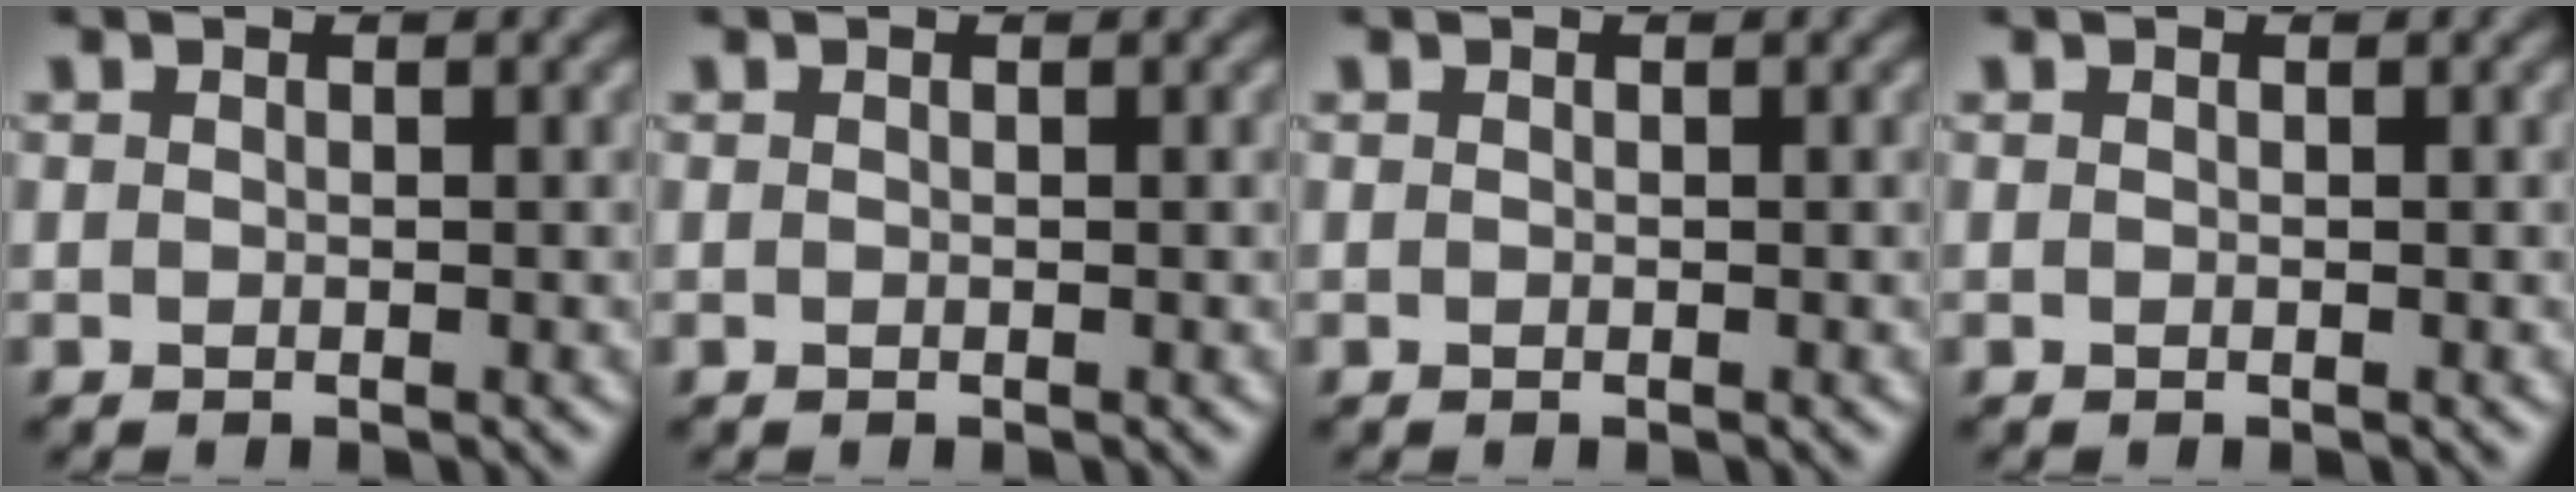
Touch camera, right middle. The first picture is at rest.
{"total": 0.0}
{"total": 0.0}
{"total": 0.0}